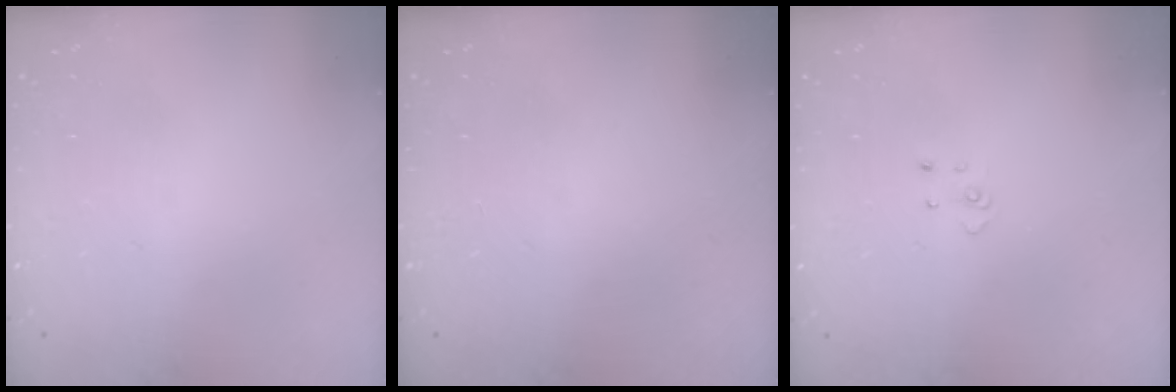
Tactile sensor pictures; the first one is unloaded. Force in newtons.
{"total": 0.0}
{"total": 2.7, "press": 2.7, "slide": 0.3}